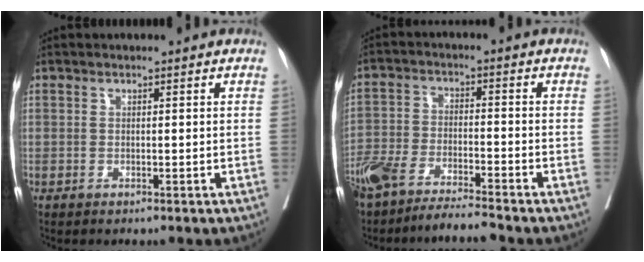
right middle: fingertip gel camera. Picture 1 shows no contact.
{"total": 9.4, "force": [-8.4, 0.6, 4.3], "torque": [-0.077, -0.008, -0.150]}